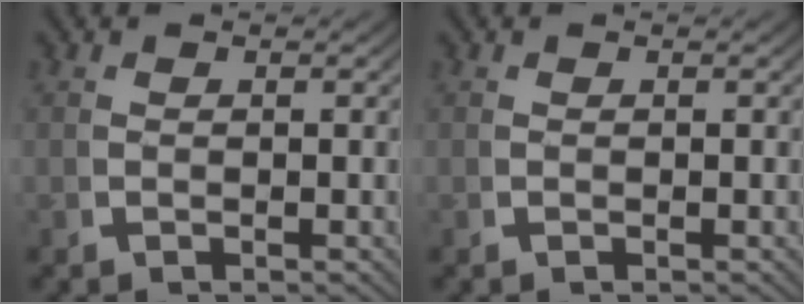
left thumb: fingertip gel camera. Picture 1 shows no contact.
{"total": 0.0}